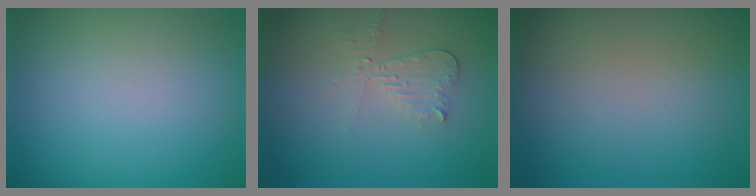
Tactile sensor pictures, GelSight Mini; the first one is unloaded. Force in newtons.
{"total": 2.1, "press": 2.1, "slide": 0.4}
{"total": 0.0}